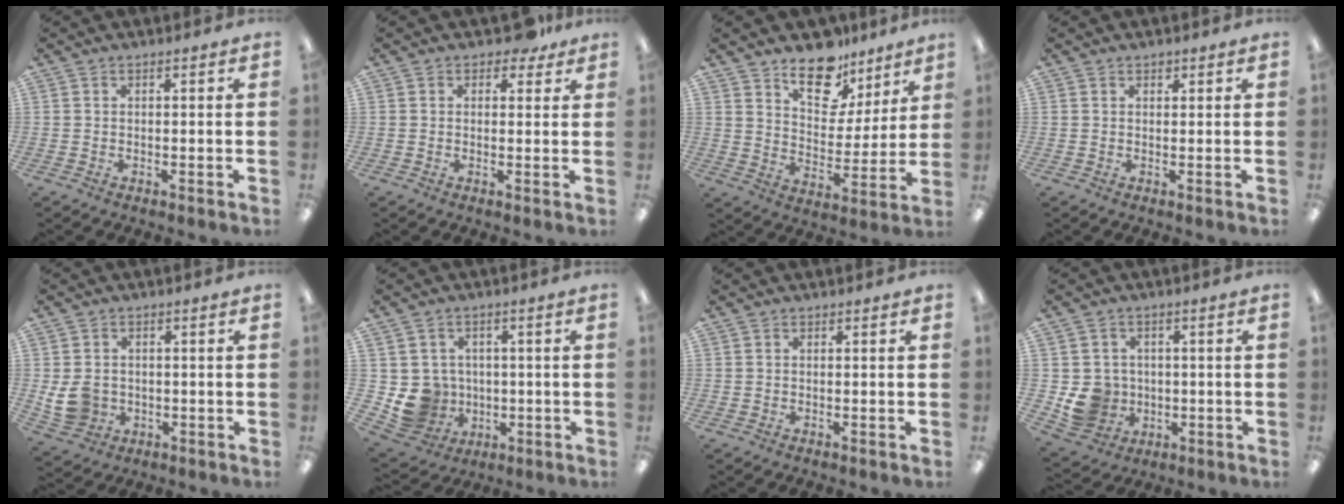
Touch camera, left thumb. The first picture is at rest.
{"total": 3.8, "force": [2.4, 2.2, 1.8], "torque": [-0.009, -0.007, 0.040]}
{"total": 13.7, "force": [10.4, 7.1, 5.3], "torque": [-0.072, -0.071, 0.189]}
{"total": 0.8, "force": [0.7, 0.4, 0.2], "torque": [0.003, -0.003, 0.011]}
{"total": 6.9, "force": [-0.6, 6.2, 3.0], "torque": [-0.063, 0.008, -0.006]}
{"total": 8.8, "force": [-0.9, 8.6, 1.8], "torque": [-0.070, 0.004, -0.003]}
{"total": 0.0}
{"total": 7.9, "force": [-0.9, 7.6, 2.0], "torque": [-0.055, 0.009, -0.005]}